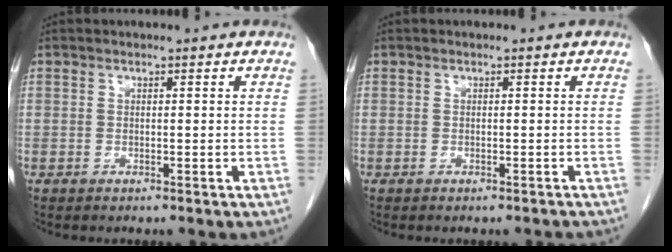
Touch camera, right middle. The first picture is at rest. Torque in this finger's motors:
{"motor_torque": [0.23, -0.14, -0.08, -0.01]}